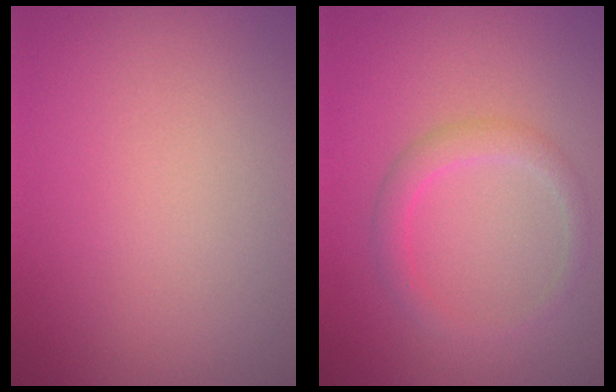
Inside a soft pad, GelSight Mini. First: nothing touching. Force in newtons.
{"total": 2.0, "press": 2.0, "slide": 0.2}